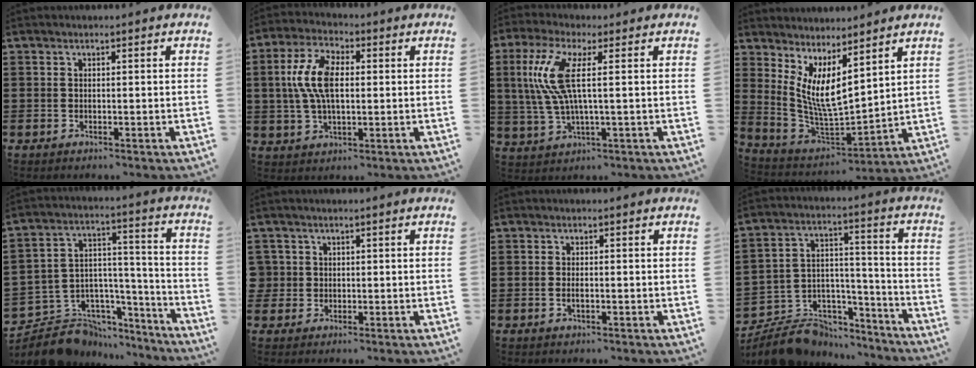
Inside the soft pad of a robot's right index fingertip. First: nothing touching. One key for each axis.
{"total": 8.9, "fx": 0.8, "fy": 4.3, "fz": 7.7, "tx": -0.176, "ty": 0.007, "tz": 0.007}
{"total": 9.4, "fx": 1.6, "fy": 1.8, "fz": 9.0, "tx": -0.217, "ty": -0.017, "tz": 0.015}
{"total": 6.5, "fx": 2.6, "fy": 1.5, "fz": 5.8, "tx": -0.135, "ty": -0.036, "tz": 0.044}
{"total": 7.5, "fx": -5.6, "fy": 5.0, "fz": 0.7, "tx": -0.032, "ty": 0.001, "tz": -0.100}
{"total": 2.0, "fx": 0.0, "fy": 2.0, "fz": 0.2, "tx": -0.021, "ty": 0.006, "tz": -0.005}
{"total": 1.1, "fx": -0.3, "fy": 0.4, "fz": 1.0, "tx": -0.020, "ty": -0.003, "tz": -0.005}
{"total": 8.5, "fx": -7.4, "fy": 4.0, "fz": 1.1, "tx": -0.040, "ty": 0.008, "tz": -0.140}